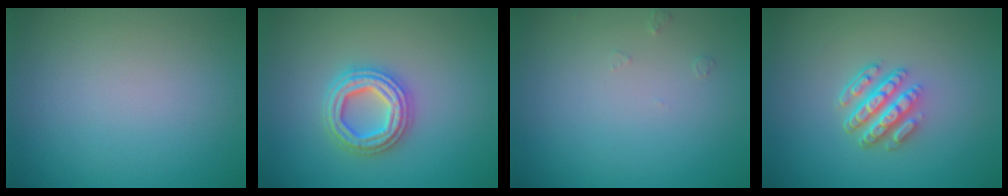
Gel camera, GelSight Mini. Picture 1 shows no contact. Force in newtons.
{"total": 4.3, "press": 4.3, "slide": 0.6}
{"total": 0.6, "press": 0.6, "slide": 0.1}
{"total": 4.6, "press": 3.3, "slide": 3.1}